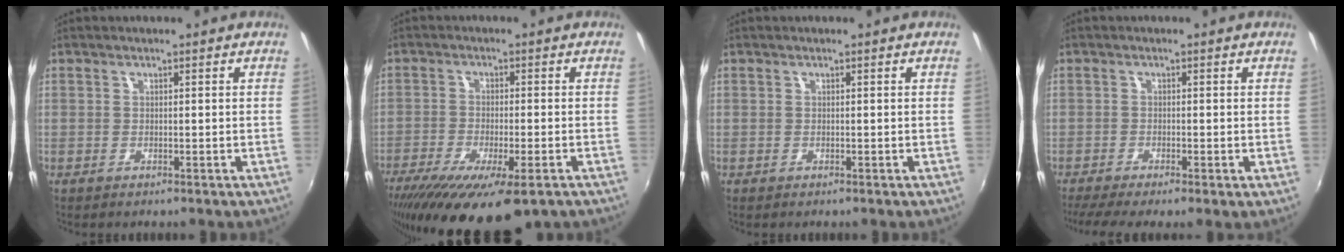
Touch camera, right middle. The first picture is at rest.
{"total": 18.1, "force": [-12.1, 5.1, 12.5], "torque": [-0.244, -0.069, -0.187]}
{"total": 0.0}
{"total": 4.9, "force": [-2.9, 0.4, 3.9], "torque": [-0.082, -0.021, -0.054]}